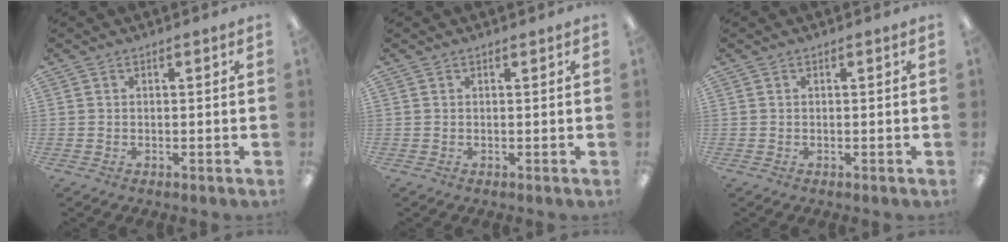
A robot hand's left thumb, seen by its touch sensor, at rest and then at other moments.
{"total": 0.0}
{"total": 0.0}